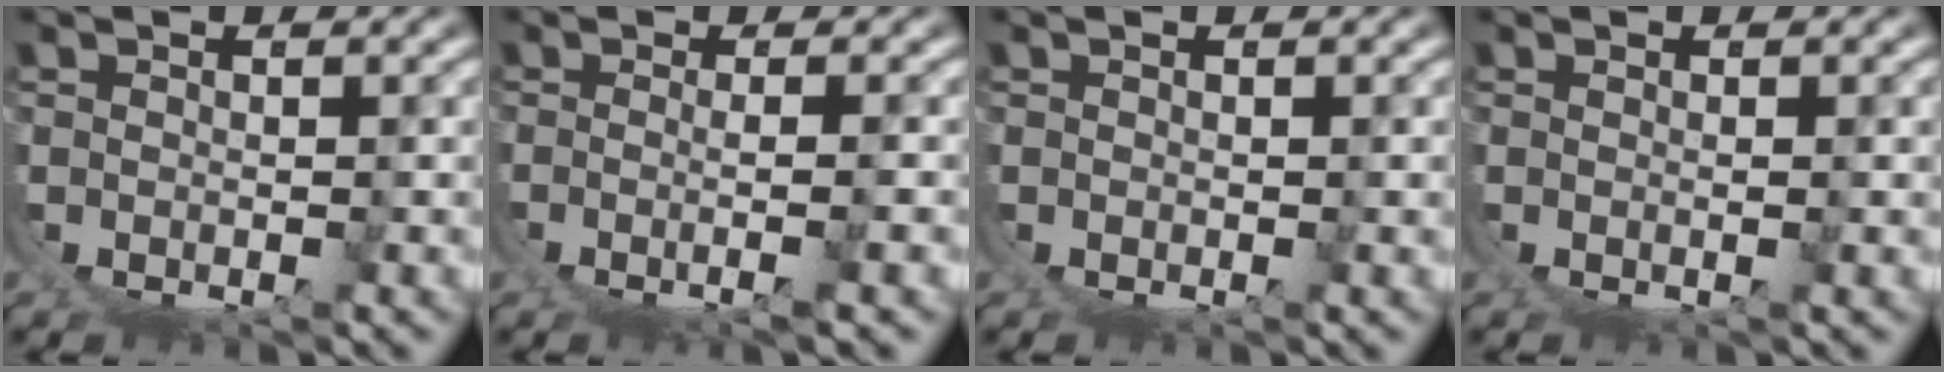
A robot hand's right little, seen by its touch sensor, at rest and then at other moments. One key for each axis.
{"total": 2.3, "fx": 0.1, "fy": -0.3, "fz": 2.3, "tx": -0.046, "ty": -0.013, "tz": 0.011}
{"total": 0.0}
{"total": 1.5, "fx": 0.6, "fy": -1.1, "fz": 0.8, "tx": -0.017, "ty": -0.002, "tz": 0.015}